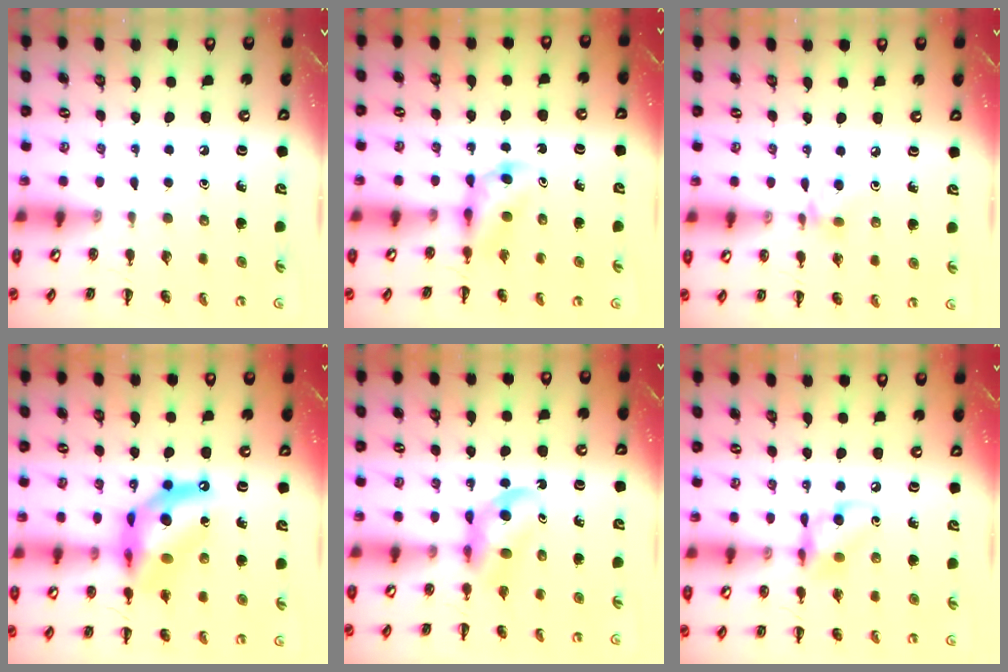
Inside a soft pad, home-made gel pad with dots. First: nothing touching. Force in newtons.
{"total": 3.6, "press": 3.3, "slide": 1.3}
{"total": 5.5, "press": 5.3, "slide": 1.7}
{"total": 13.0, "press": 12.6, "slide": 3.0}
{"total": 4.8, "press": 4.6, "slide": 1.3}
{"total": 9.3, "press": 9.3, "slide": 1.2}